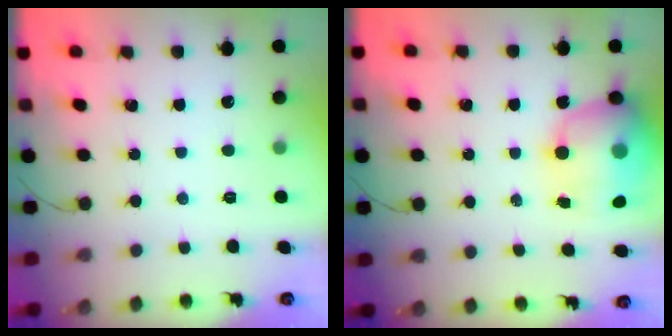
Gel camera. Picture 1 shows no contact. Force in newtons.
{"total": 17.6, "press": 17.0, "slide": 4.5}